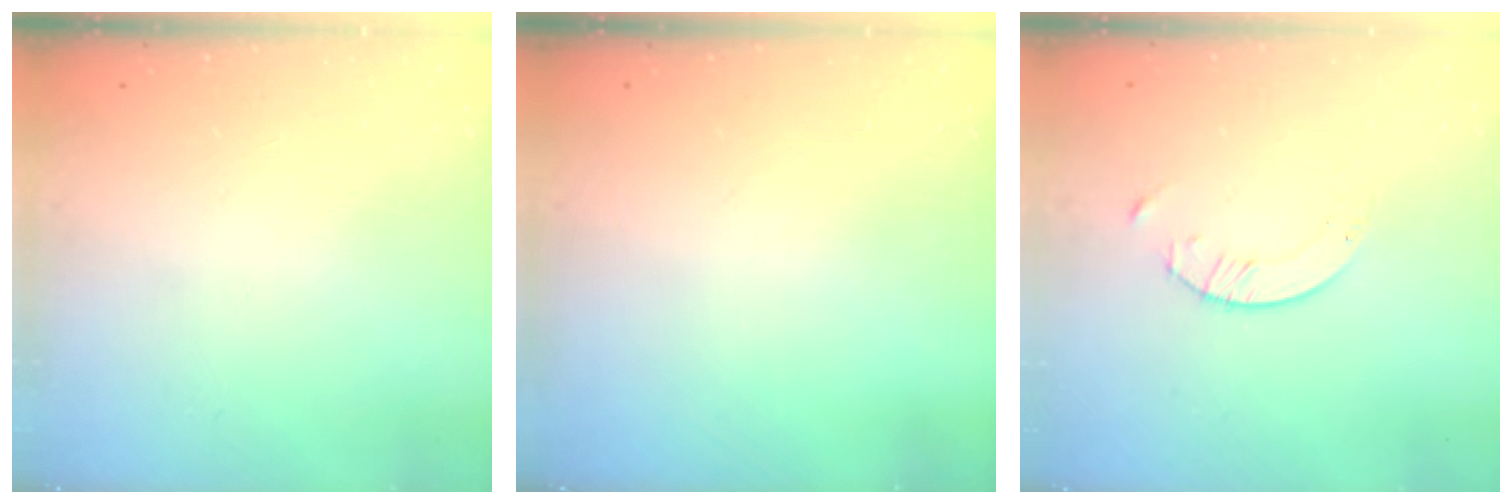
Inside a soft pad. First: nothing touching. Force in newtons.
{"total": 0.0}
{"total": 1.7, "press": 1.7, "slide": 0.2}